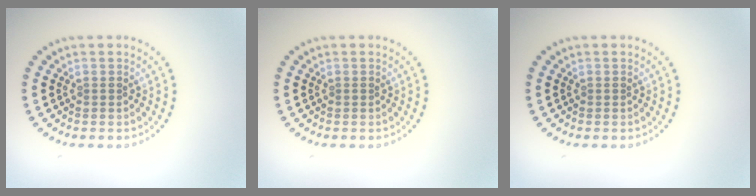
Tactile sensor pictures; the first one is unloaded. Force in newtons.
{"total": 0.0}
{"total": 0.0}